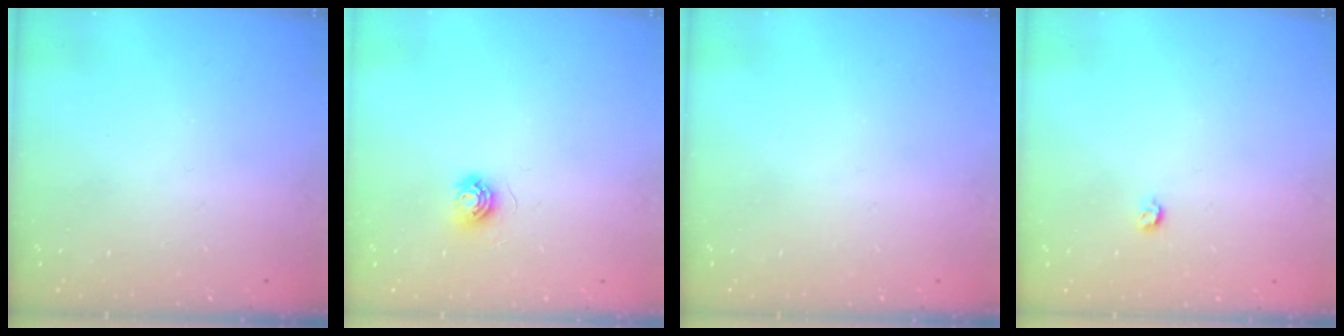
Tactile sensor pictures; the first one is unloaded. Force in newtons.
{"total": 5.6, "press": 5.6, "slide": 0.3}
{"total": 0.0}
{"total": 3.3, "press": 3.3, "slide": 0.7}